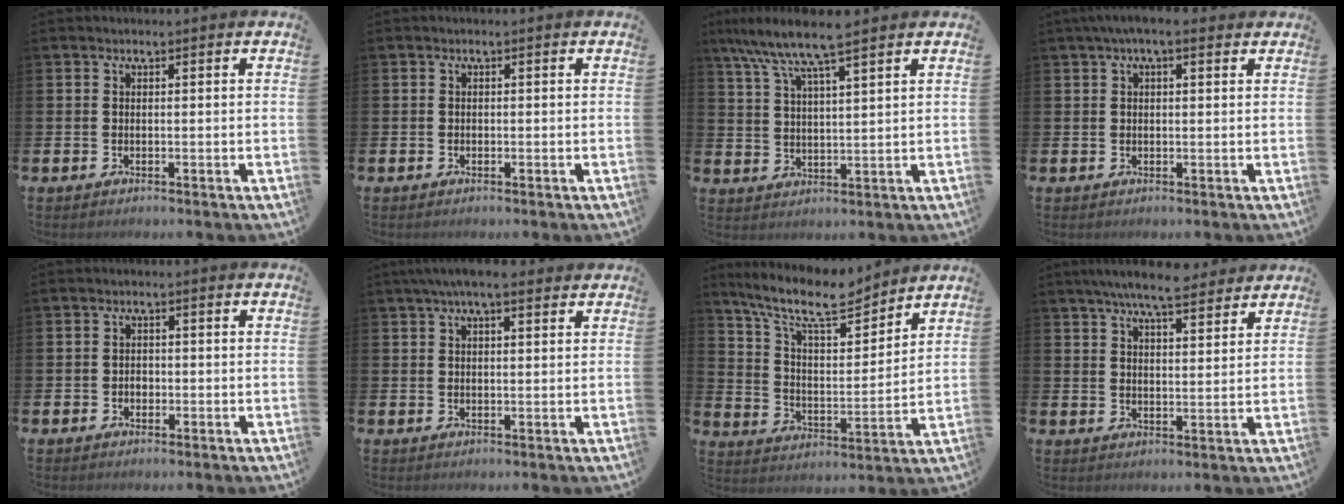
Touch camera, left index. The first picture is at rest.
{"total": 0.0}
{"total": 7.7, "force": [6.5, 0.5, 4.1], "torque": [-0.104, -0.022, 0.115]}
{"total": 3.1, "force": [2.2, 0.8, 2.1], "torque": [-0.035, 0.000, 0.036]}
{"total": 1.3, "force": [-0.4, 1.1, 0.6], "torque": [-0.004, 0.002, -0.012]}
{"total": 4.7, "force": [3.7, 1.0, 2.7], "torque": [-0.052, -0.004, 0.063]}
{"total": 11.1, "force": [9.7, 2.4, 4.7], "torque": [-0.116, -0.057, 0.171]}
{"total": 7.2, "force": [6.6, 1.1, 2.7], "torque": [-0.060, -0.024, 0.118]}